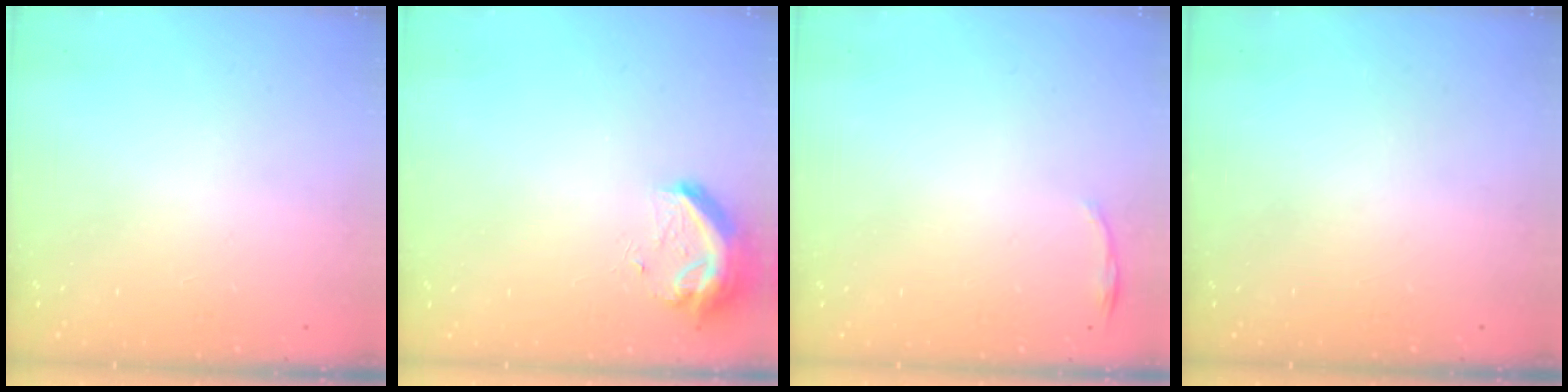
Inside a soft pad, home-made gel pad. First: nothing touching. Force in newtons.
{"total": 9.2, "press": 9.1, "slide": 1.1}
{"total": 3.6, "press": 3.5, "slide": 0.7}
{"total": 0.0}